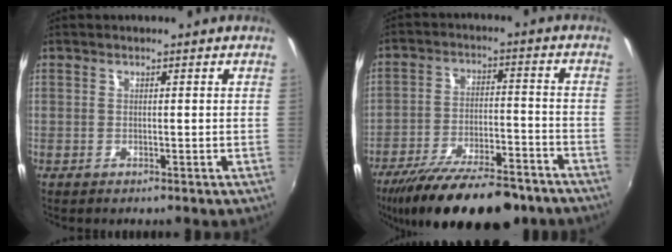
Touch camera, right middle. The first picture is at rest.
{"total": 20.7, "force": [-16.3, 6.0, 11.2], "torque": [-0.208, -0.033, -0.244]}